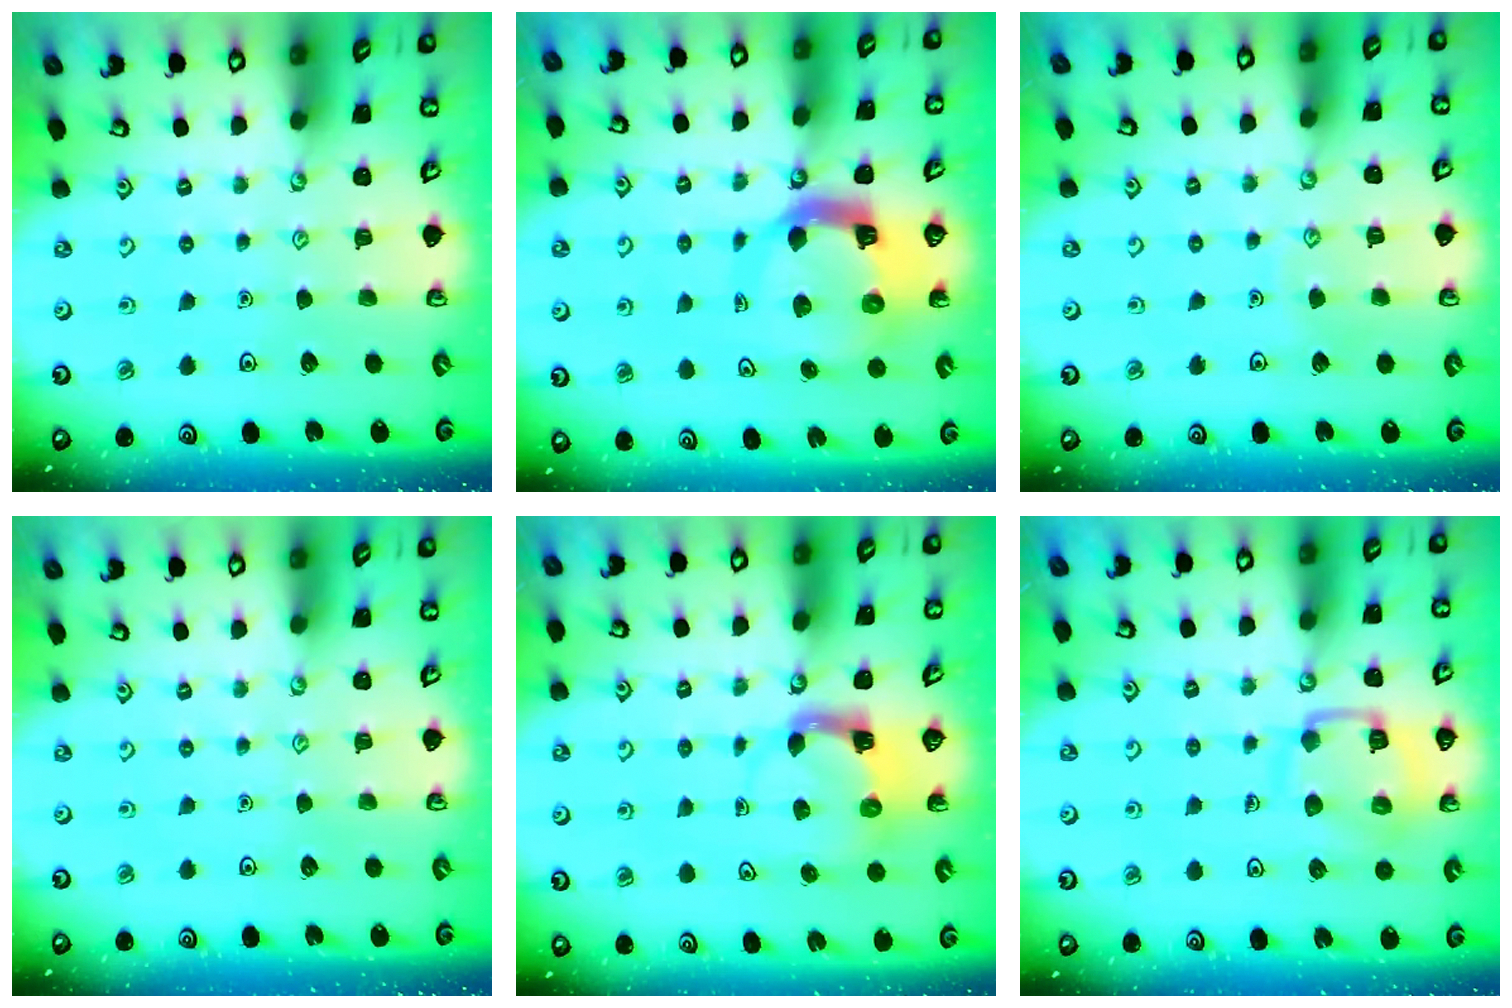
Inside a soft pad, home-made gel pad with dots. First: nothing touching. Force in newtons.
{"total": 11.4, "press": 11.3, "slide": 1.5}
{"total": 4.7, "press": 4.7, "slide": 0.5}
{"total": 0.0}
{"total": 3.8, "press": 3.8, "slide": 0.6}
{"total": 15.0, "press": 14.9, "slide": 1.5}